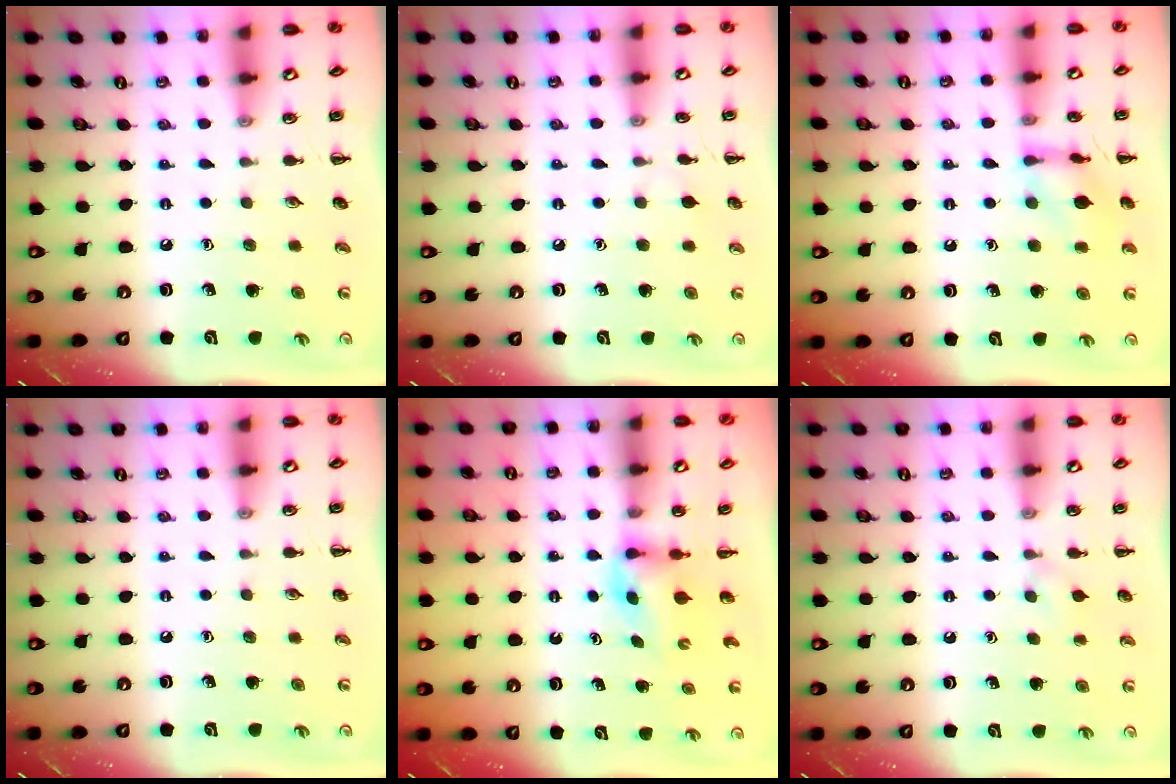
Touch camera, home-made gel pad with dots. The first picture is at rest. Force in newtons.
{"total": 4.5, "press": 4.2, "slide": 1.5}
{"total": 10.5, "press": 10.4, "slide": 0.7}
{"total": 0.0}
{"total": 2.9, "press": 2.7, "slide": 1.0}
{"total": 4.2, "press": 3.9, "slide": 1.6}